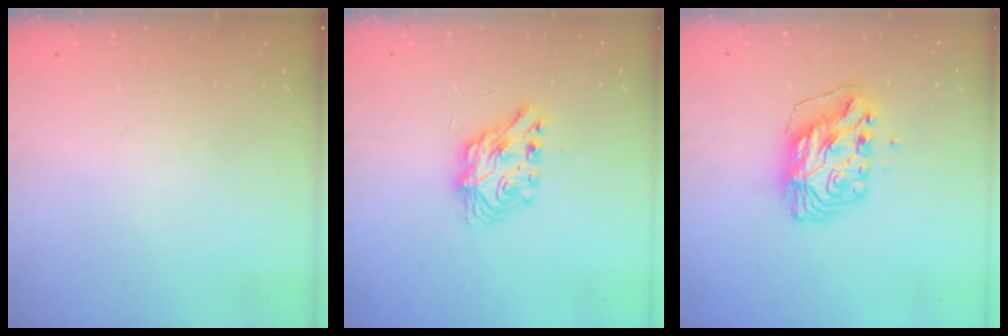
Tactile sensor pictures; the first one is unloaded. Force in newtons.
{"total": 7.1, "press": 7.1, "slide": 0.3}
{"total": 11.3, "press": 11.3, "slide": 1.1}